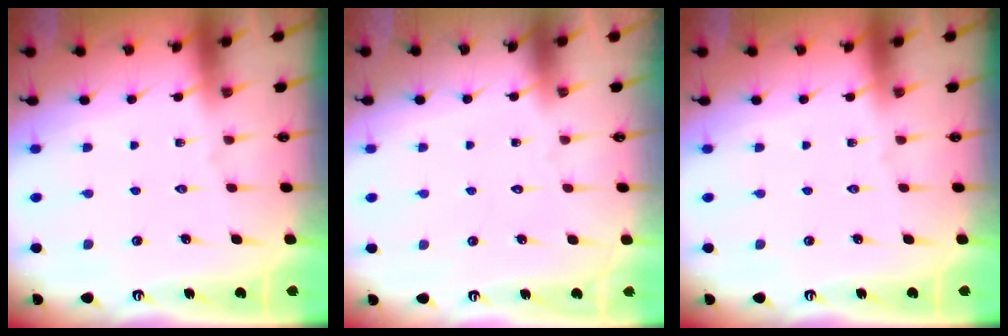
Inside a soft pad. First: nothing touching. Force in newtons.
{"total": 1.6, "press": 1.6, "slide": 0.1}
{"total": 0.0}